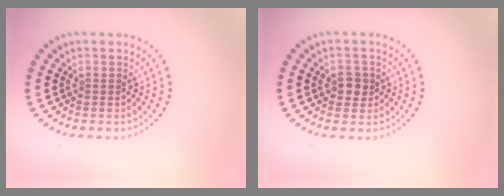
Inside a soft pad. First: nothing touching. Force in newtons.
{"total": 1.7, "press": 1.7, "slide": 0.5}